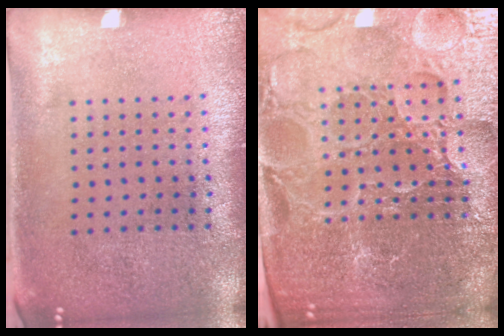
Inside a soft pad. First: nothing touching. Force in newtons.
{"total": 6.0, "press": 5.4, "slide": 2.6}